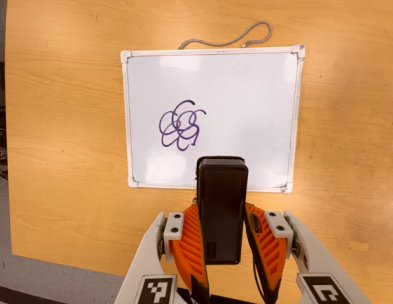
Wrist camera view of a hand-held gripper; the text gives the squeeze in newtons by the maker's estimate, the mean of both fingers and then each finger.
{"total": 4.2, "left": 2.7, "right": 5.6}